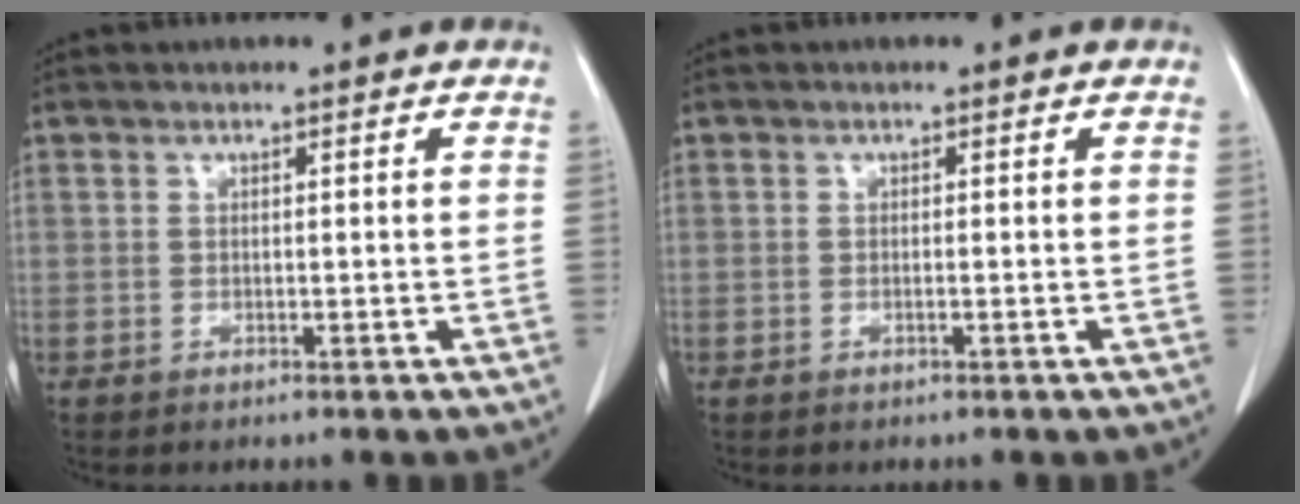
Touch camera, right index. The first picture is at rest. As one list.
[{"total": 0.0}]